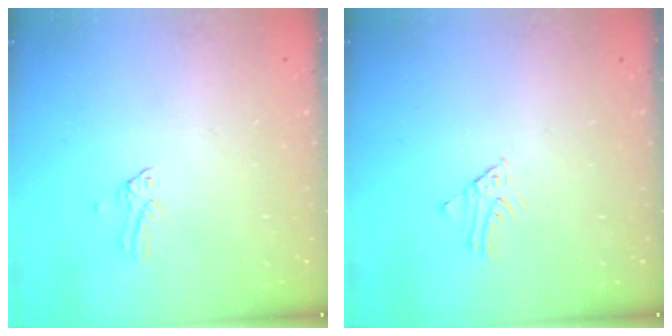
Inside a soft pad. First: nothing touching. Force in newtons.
{"total": 1.7, "press": 1.7, "slide": 0.2}